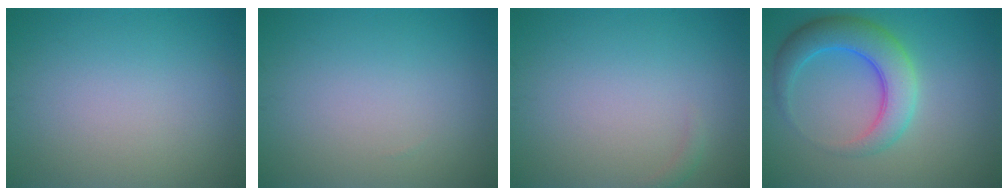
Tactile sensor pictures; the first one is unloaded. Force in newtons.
{"total": 0.0}
{"total": 0.6, "press": 0.6, "slide": 0.2}
{"total": 5.8, "press": 5.8, "slide": 0.1}